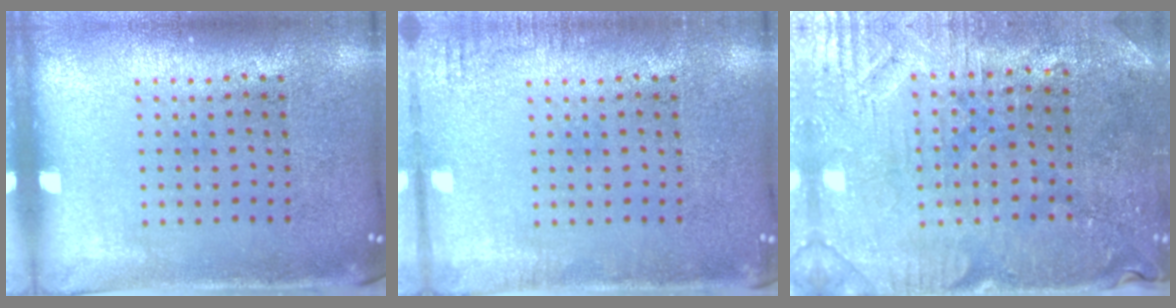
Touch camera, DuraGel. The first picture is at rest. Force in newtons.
{"total": 1.4, "press": 1.4, "slide": 0.1}
{"total": 1.2, "press": 1.1, "slide": 0.4}